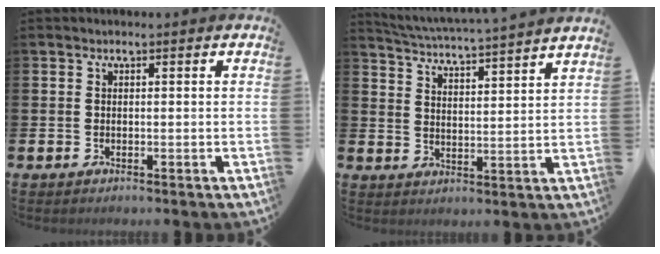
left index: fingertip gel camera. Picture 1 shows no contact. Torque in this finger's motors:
{"motor_torque": [0.82, -1.32, 0.40, 0.08]}